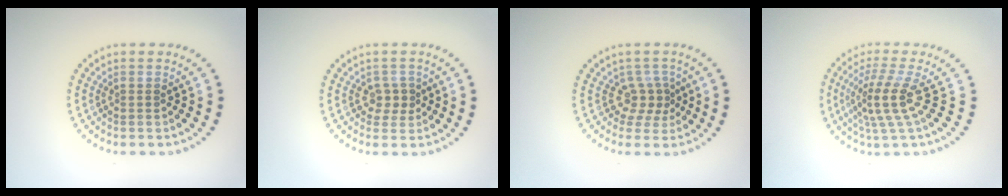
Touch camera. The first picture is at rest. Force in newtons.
{"total": 1.9, "press": 1.8, "slide": 0.7}
{"total": 2.5, "press": 1.6, "slide": 2.0}
{"total": 3.8, "press": 2.7, "slide": 2.6}